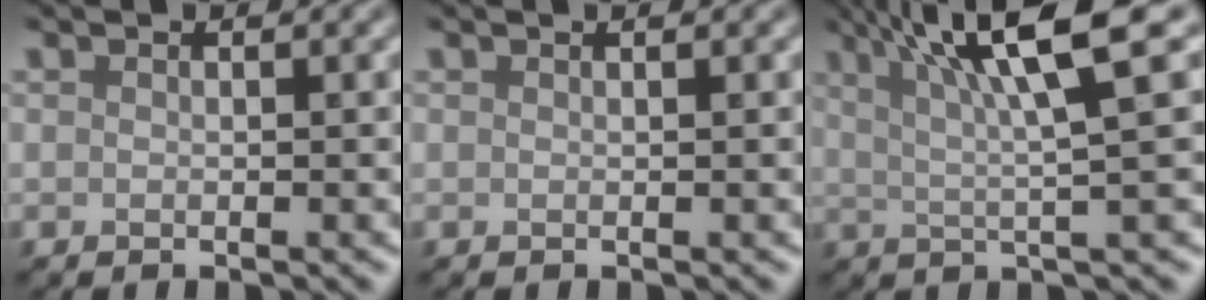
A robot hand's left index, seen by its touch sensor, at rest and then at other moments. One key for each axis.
{"total": 0.5, "fx": 0.3, "fy": 0.2, "fz": 0.4, "tx": 0.000, "ty": 0.003, "tz": 0.001}
{"total": 9.0, "fx": 4.3, "fy": 1.3, "fz": 7.8, "tx": -0.102, "ty": 0.023, "tz": 0.068}